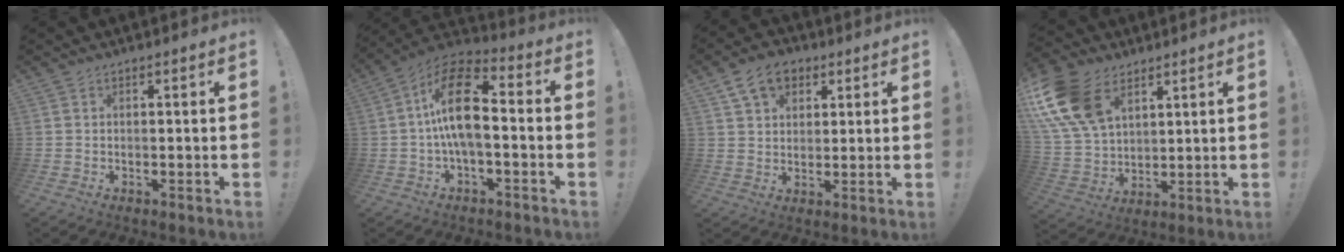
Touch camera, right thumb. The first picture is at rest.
{"total": 16.2, "force": [0.0, 7.6, 14.3], "torque": [-0.254, 0.013, -0.002]}
{"total": 9.9, "force": [5.2, 7.1, 4.6], "torque": [-0.069, -0.013, 0.101]}
{"total": 18.4, "force": [8.8, 12.1, 10.6], "torque": [-0.220, -0.043, 0.168]}